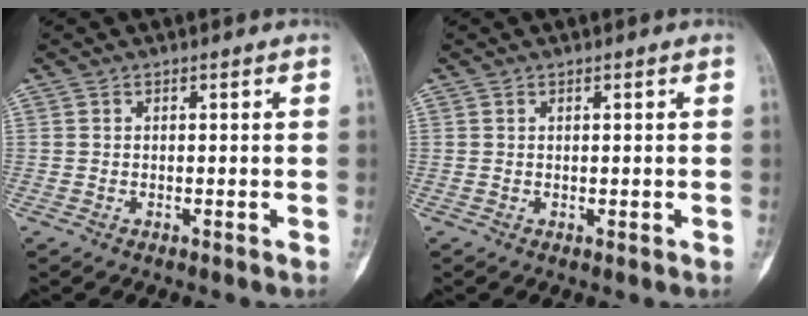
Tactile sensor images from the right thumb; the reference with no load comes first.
{"total": 0.0}